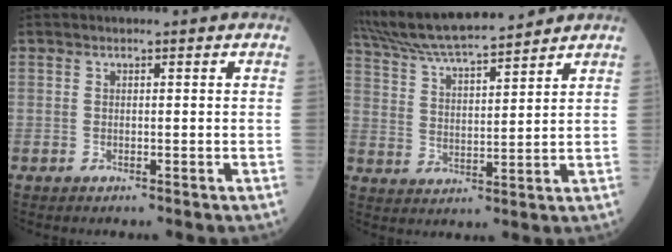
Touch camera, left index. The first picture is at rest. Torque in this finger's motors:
{"motor_torque": [0.67, -0.90, 0.08, 0.09]}